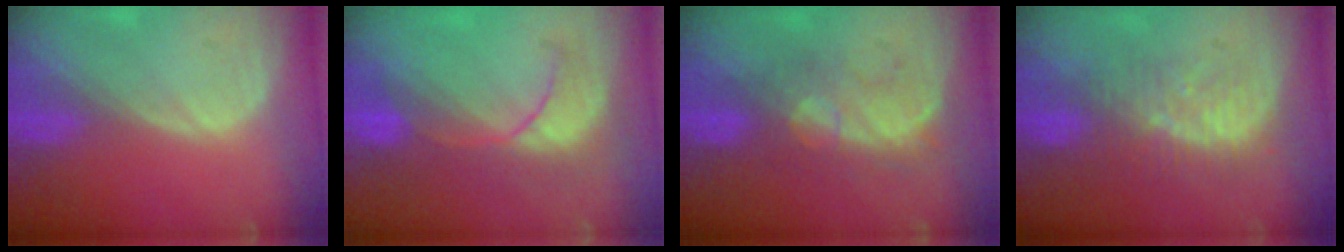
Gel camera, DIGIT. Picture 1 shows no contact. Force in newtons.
{"total": 7.8, "press": 7.7, "slide": 1.6}
{"total": 8.2, "press": 7.6, "slide": 2.9}
{"total": 8.3, "press": 7.7, "slide": 3.0}